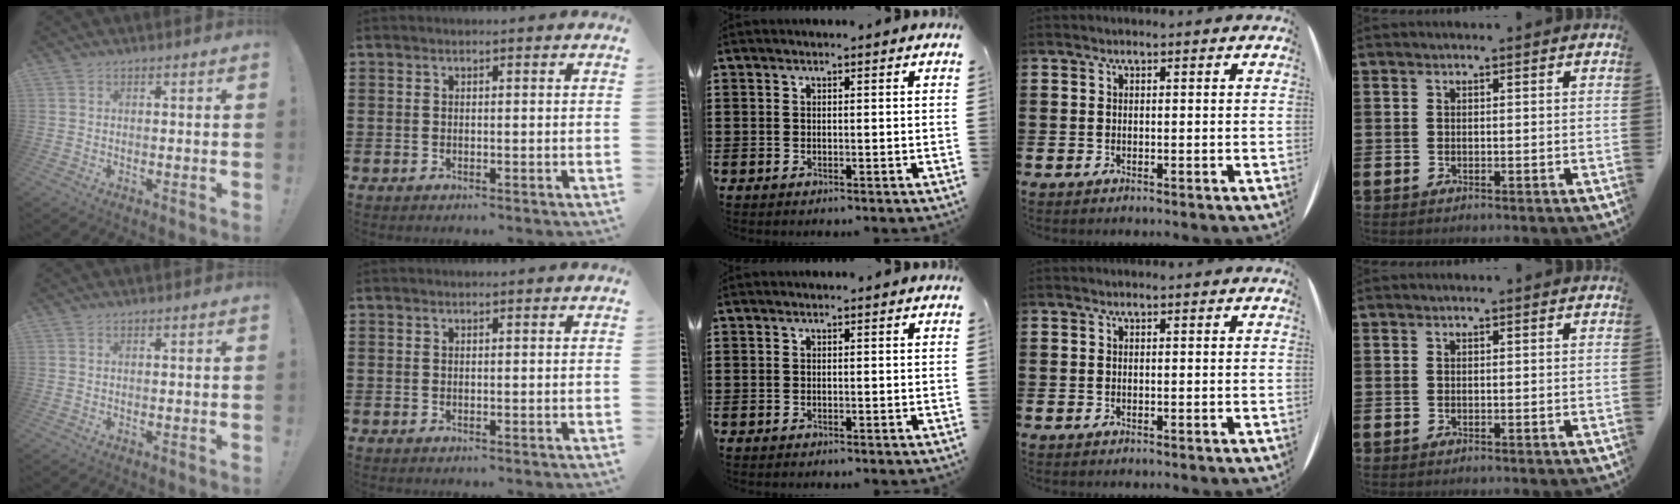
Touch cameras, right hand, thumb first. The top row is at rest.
{}